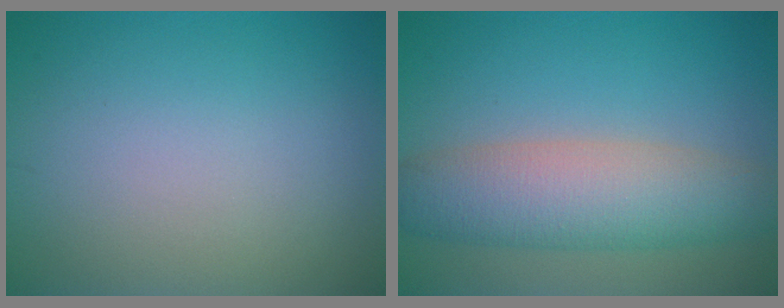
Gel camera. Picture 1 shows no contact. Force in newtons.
{"total": 6.9, "press": 6.9, "slide": 0.4}